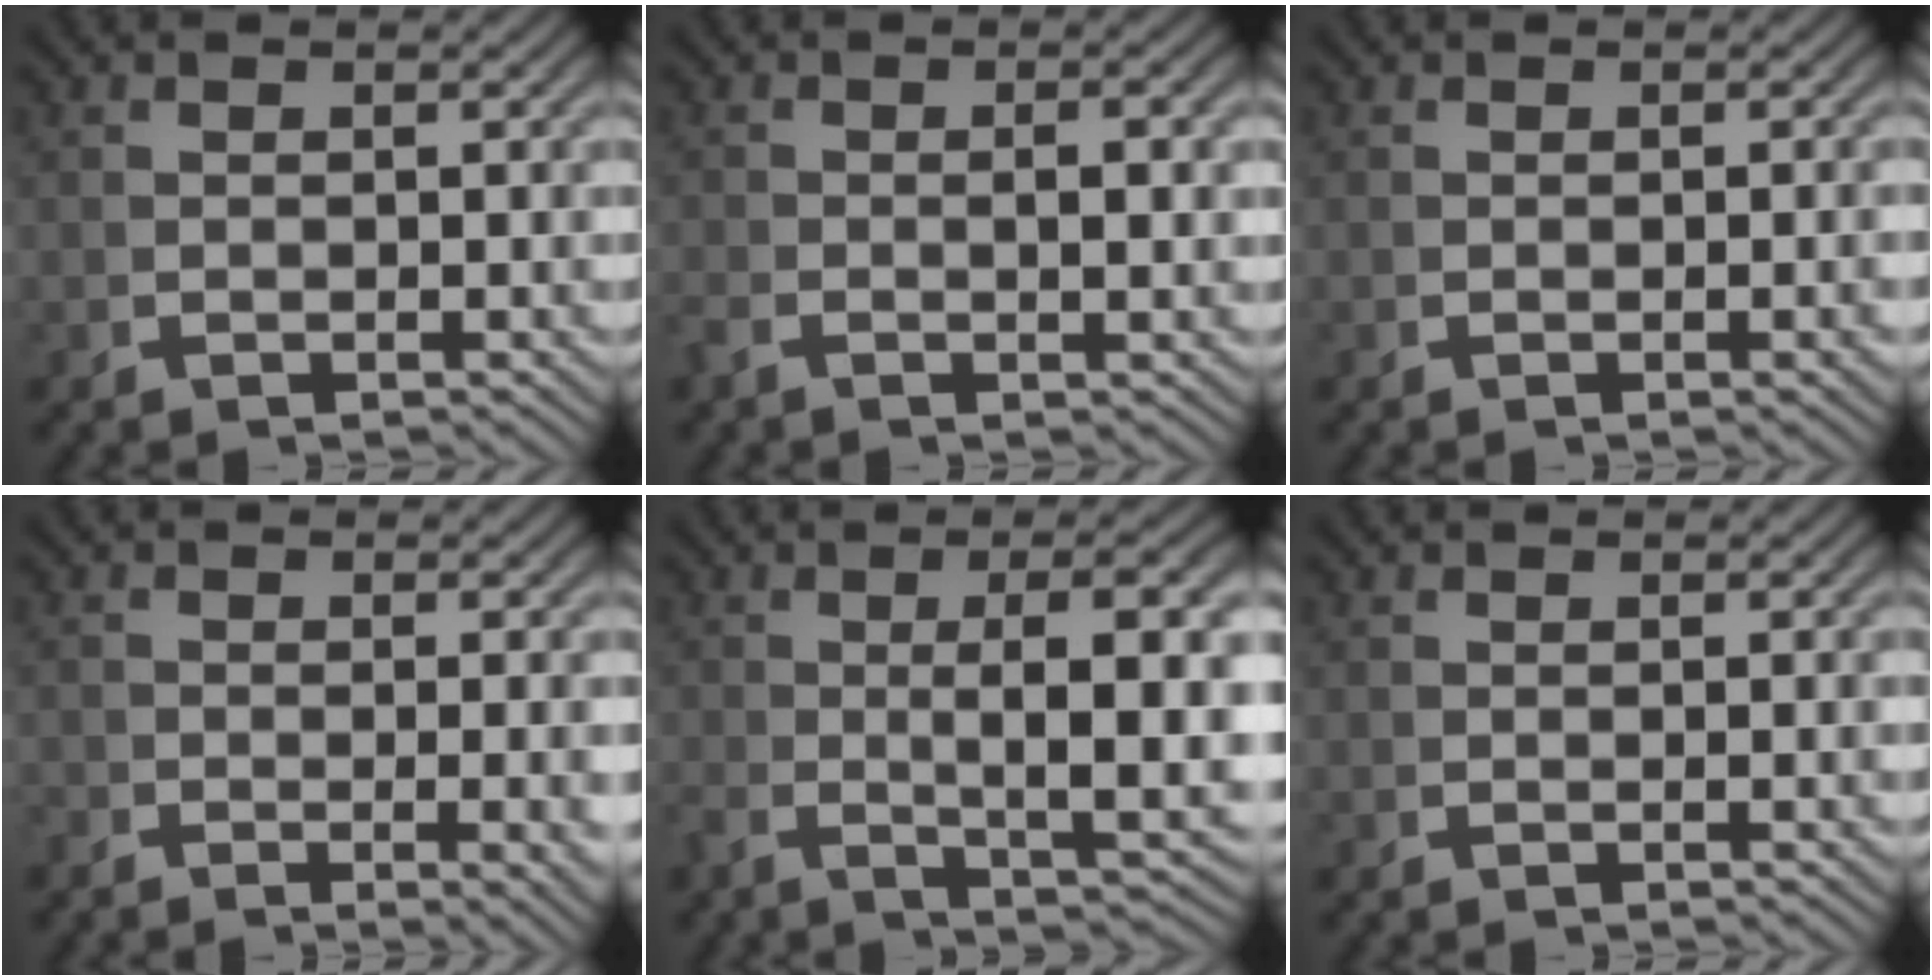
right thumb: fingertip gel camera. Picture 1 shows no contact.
{"total": 1.8, "force": [-0.2, 0.4, 1.7], "torque": [-0.031, -0.003, -0.006]}
{"total": 0.8, "force": [-0.2, 0.0, 0.8], "torque": [-0.011, 0.005, -0.004]}
{"total": 2.2, "force": [-0.7, 0.3, 2.0], "torque": [-0.023, -0.002, -0.012]}
{"total": 7.8, "force": [-0.3, 2.3, 7.4], "torque": [-0.124, -0.005, -0.001]}
{"total": 0.6, "force": [0.0, 0.0, 0.6], "torque": [-0.012, 0.002, 0.001]}